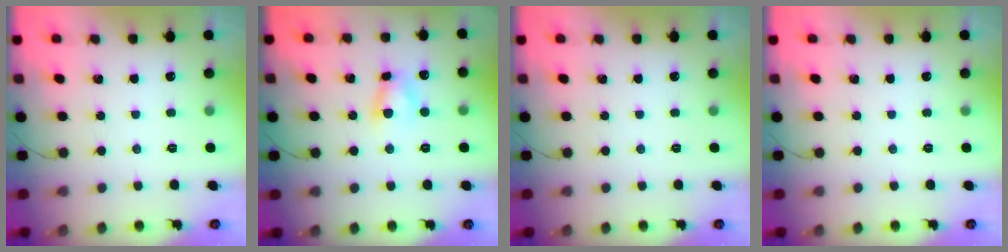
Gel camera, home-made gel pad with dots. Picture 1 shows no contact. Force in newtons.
{"total": 4.6, "press": 4.5, "slide": 0.6}
{"total": 0.0}
{"total": 0.0}